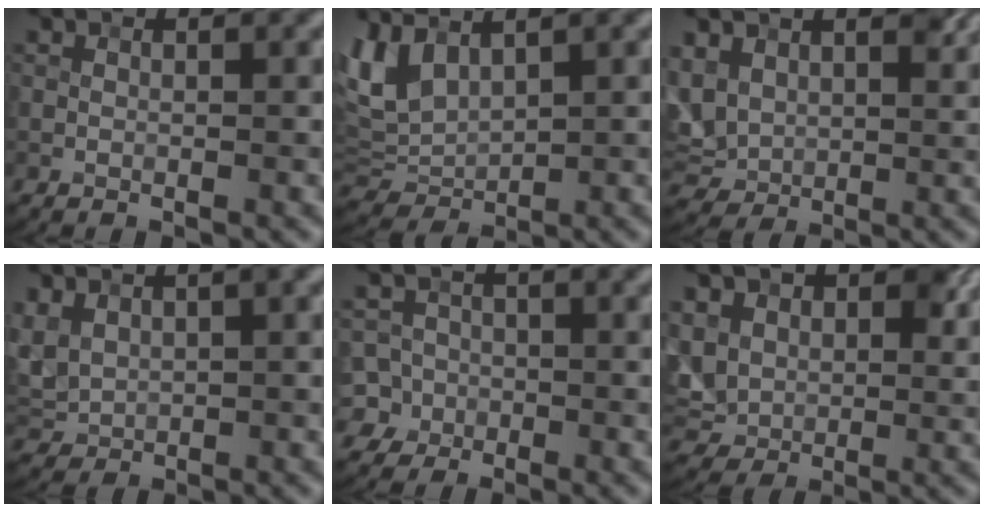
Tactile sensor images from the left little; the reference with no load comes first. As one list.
[{"total": 4.2, "force": [2.0, 2.5, 2.8], "torque": [-0.070, -0.005, 0.041]}, {"total": 6.2, "force": [2.6, 4.5, 3.3], "torque": [-0.101, 0.001, 0.052]}, {"total": 3.6, "force": [1.4, 2.3, 2.3], "torque": [-0.056, 0.004, 0.030]}, {"total": 5.2, "force": [-2.4, 4.5, 1.0], "torque": [-0.004, -0.002, -0.060]}, {"total": 7.8, "force": [2.7, 6.0, 4.2], "torque": [-0.105, 0.008, 0.043]}]